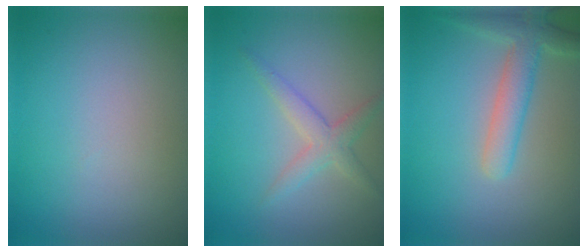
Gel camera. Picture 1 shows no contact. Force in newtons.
{"total": 2.5, "press": 2.5, "slide": 0.1}
{"total": 3.7, "press": 3.7, "slide": 0.2}